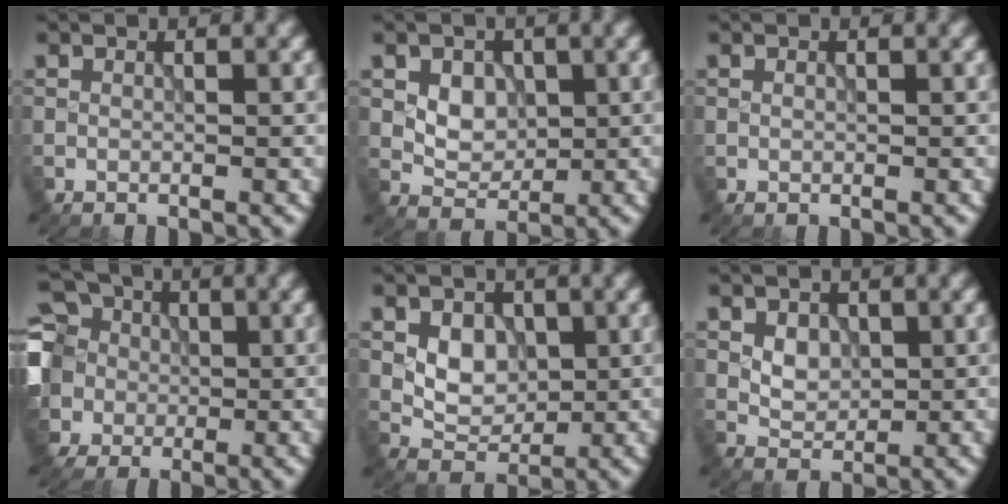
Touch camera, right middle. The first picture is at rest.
{"total": 3.1, "force": [0.6, 2.3, 2.0], "torque": [-0.034, -0.001, 0.010]}
{"total": 0.0}
{"total": 11.1, "force": [-0.1, 9.5, 5.8], "torque": [-0.145, 0.016, -0.033]}
{"total": 3.7, "force": [0.5, 2.7, 2.4], "torque": [-0.041, -0.002, 0.009]}
{"total": 2.2, "force": [0.5, 1.6, 1.5], "torque": [-0.026, -0.001, 0.010]}